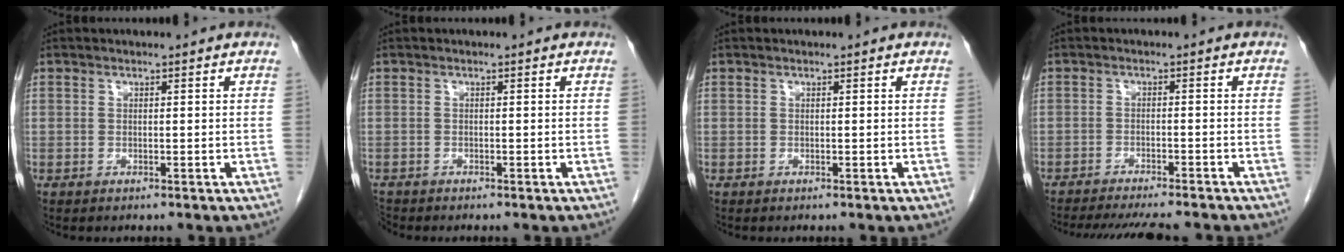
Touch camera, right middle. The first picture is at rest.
{"total": 1.3, "force": [-1.3, 0.4, 0.1], "torque": [-0.005, -0.005, -0.022]}
{"total": 0.0}
{"total": 13.4, "force": [-12.0, 1.7, 5.7], "torque": [-0.089, -0.021, -0.160]}